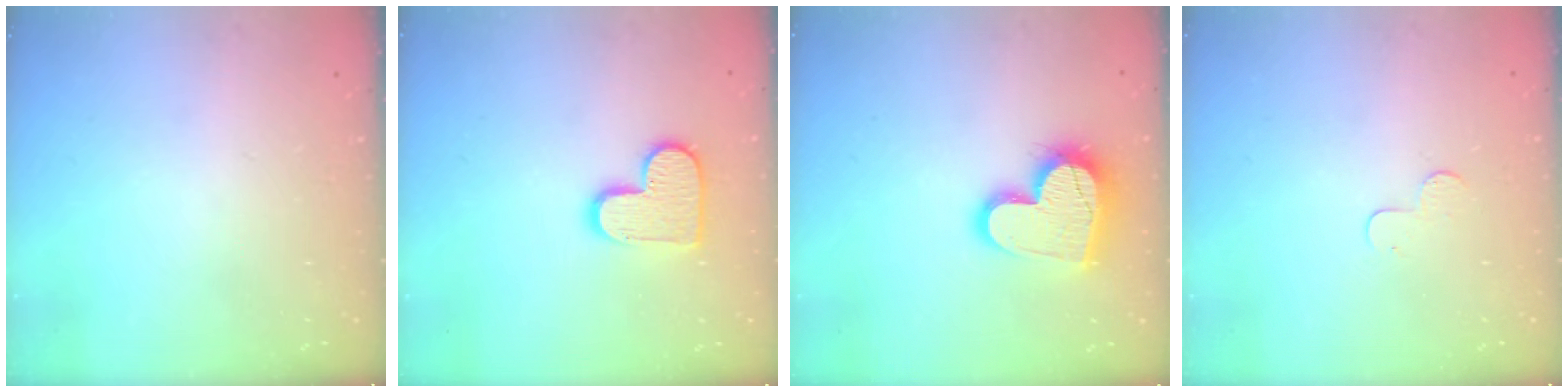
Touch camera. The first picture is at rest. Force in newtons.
{"total": 12.0, "press": 12.0, "slide": 0.7}
{"total": 16.5, "press": 16.5, "slide": 1.1}
{"total": 3.9, "press": 3.9, "slide": 0.4}